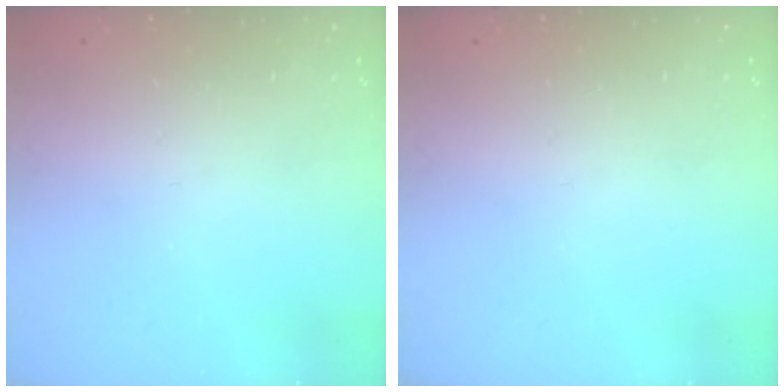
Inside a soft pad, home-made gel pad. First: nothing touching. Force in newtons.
{"total": 0.0}